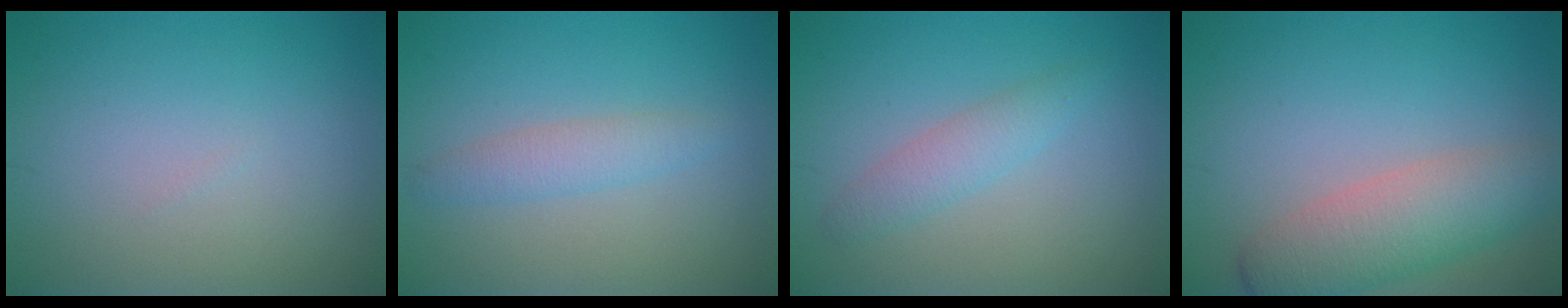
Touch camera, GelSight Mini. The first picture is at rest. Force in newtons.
{"total": 2.1, "press": 2.1, "slide": 0.1}
{"total": 2.1, "press": 2.1, "slide": 0.2}
{"total": 4.5, "press": 4.5, "slide": 0.3}